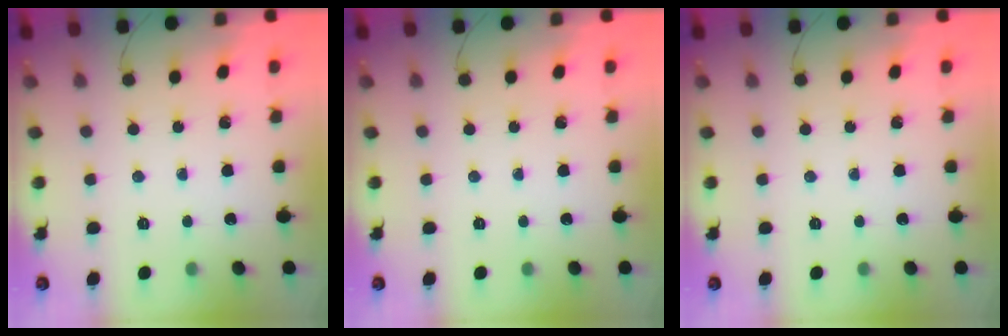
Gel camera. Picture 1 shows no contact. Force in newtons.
{"total": 0.0}
{"total": 0.0}